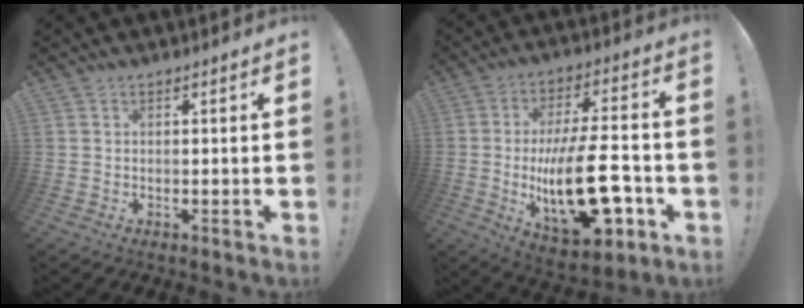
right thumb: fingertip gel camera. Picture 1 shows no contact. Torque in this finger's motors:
{"motor_torque": [2.03, 2.99, 1.53, -1.24, 0.47]}